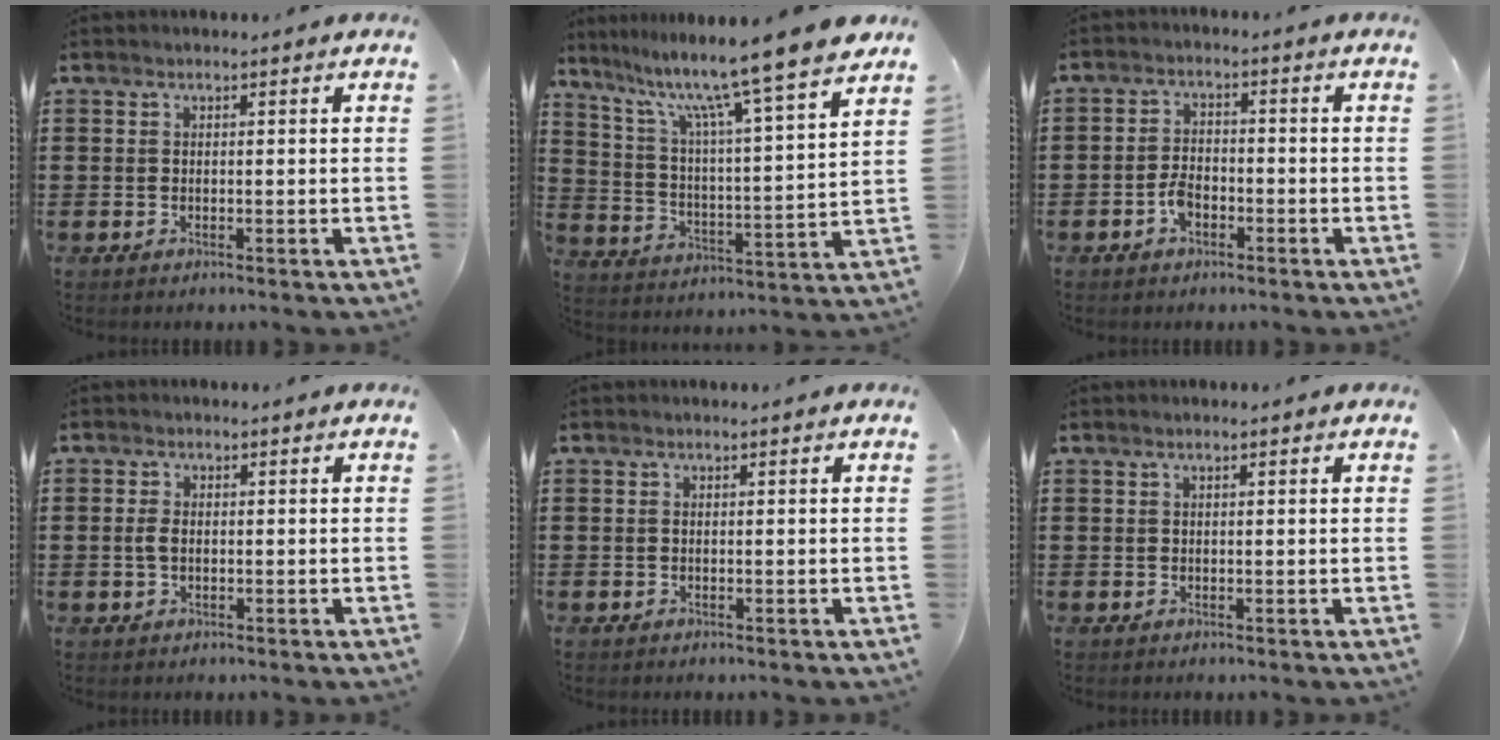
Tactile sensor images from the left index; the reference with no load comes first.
{"total": 12.1, "force": [10.0, -1.2, 6.7], "torque": [-0.148, -0.075, 0.156]}
{"total": 3.3, "force": [-1.7, 1.9, 2.2], "torque": [-0.054, 0.000, -0.036]}
{"total": 2.1, "force": [-0.1, 1.4, 1.5], "torque": [-0.039, 0.002, -0.004]}
{"total": 0.0}
{"total": 0.7, "force": [0.4, 0.0, 0.6], "torque": [-0.011, 0.000, 0.007]}